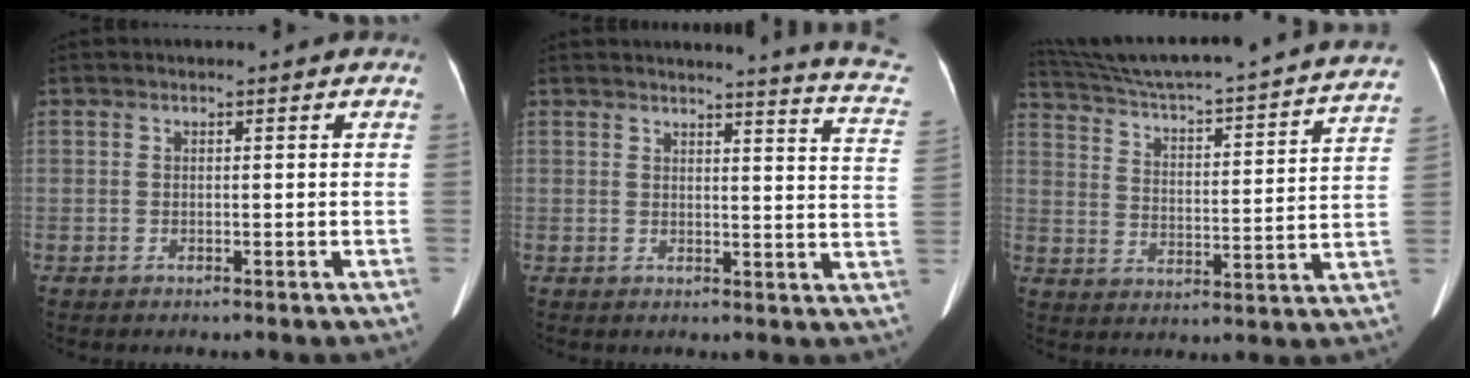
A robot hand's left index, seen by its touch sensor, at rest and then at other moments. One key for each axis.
{"total": 12.2, "fx": 11.7, "fy": -0.7, "fz": 3.4, "tx": -0.030, "ty": -0.088, "tz": 0.101}
{"total": 29.9, "fx": 27.5, "fy": 1.3, "fz": 11.6, "tx": -0.194, "ty": -0.047, "tz": 0.363}